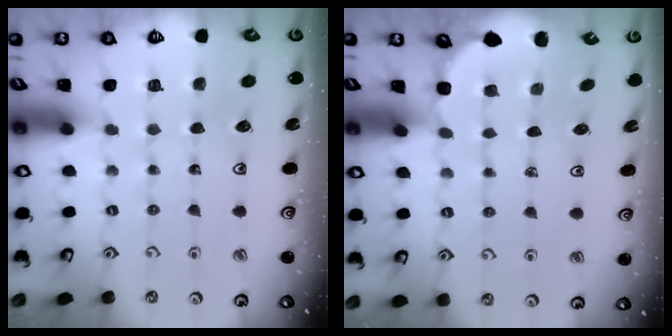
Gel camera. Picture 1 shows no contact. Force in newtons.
{"total": 2.6, "press": 2.2, "slide": 1.5}